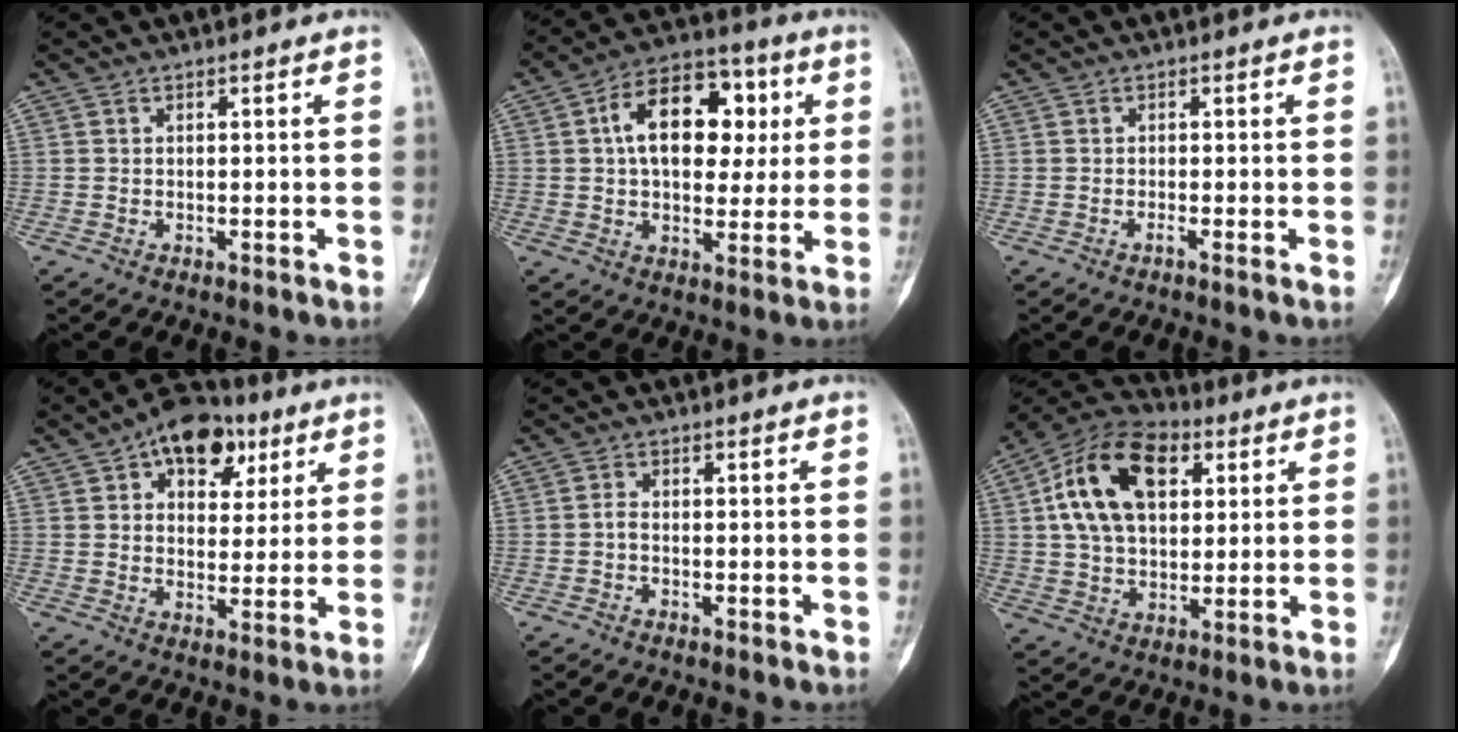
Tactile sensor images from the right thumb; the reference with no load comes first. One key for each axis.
{"total": 17.2, "fx": 3.4, "fy": 11.0, "fz": 12.7, "tx": -0.155, "ty": 0.019, "tz": 0.047}
{"total": 0.6, "fx": -0.5, "fy": -0.1, "fz": 0.4, "tx": -0.006, "ty": -0.001, "tz": -0.013}
{"total": 13.4, "fx": 6.3, "fy": 8.4, "fz": 8.3, "tx": -0.073, "ty": -0.004, "tz": 0.093}
{"total": 1.2, "fx": -0.6, "fy": 0.7, "fz": 0.8, "tx": -0.011, "ty": 0.005, "tz": -0.018}
{"total": 18.3, "fx": 5.2, "fy": 11.6, "fz": 13.3, "tx": -0.208, "ty": 0.010, "tz": 0.084}